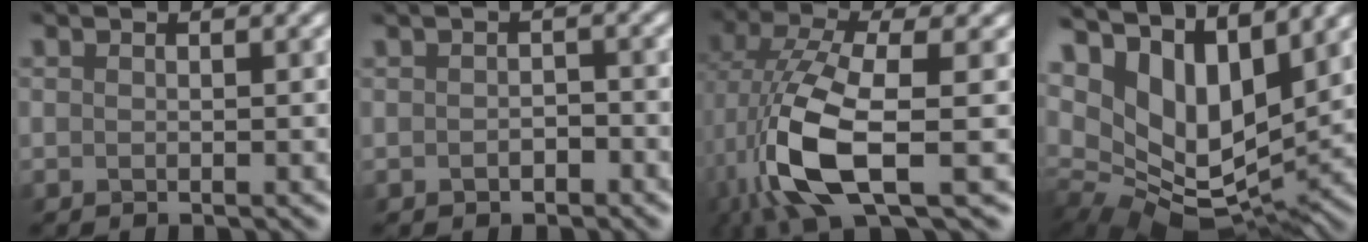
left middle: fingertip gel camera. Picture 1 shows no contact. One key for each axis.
{"total": 0.8, "fx": -0.7, "fy": 0.3, "fz": 0.3, "tx": -0.013, "ty": -0.004, "tz": -0.012}
{"total": 8.8, "fx": -1.5, "fy": 3.0, "fz": 8.1, "tx": -0.193, "ty": -0.003, "tz": -0.034}
{"total": 9.2, "fx": 5.4, "fy": 4.6, "fz": 5.9, "tx": -0.113, "ty": 0.003, "tz": 0.102}